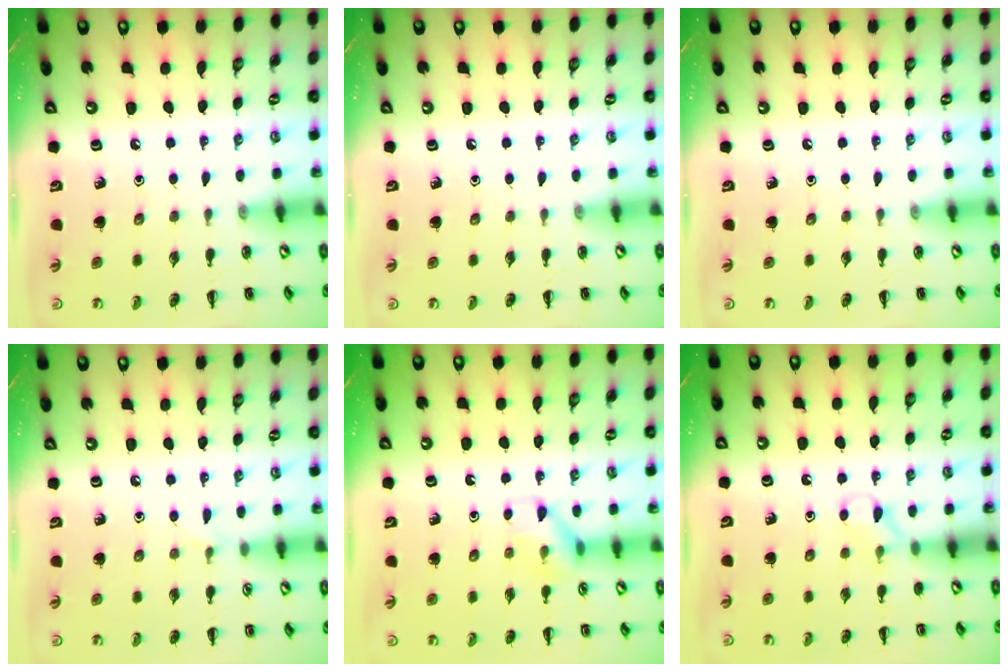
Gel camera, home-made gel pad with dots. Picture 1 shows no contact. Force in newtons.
{"total": 0.0}
{"total": 0.0}
{"total": 3.1, "press": 3.0, "slide": 1.1}
{"total": 8.9, "press": 8.9, "slide": 0.6}
{"total": 5.0, "press": 4.8, "slide": 1.6}